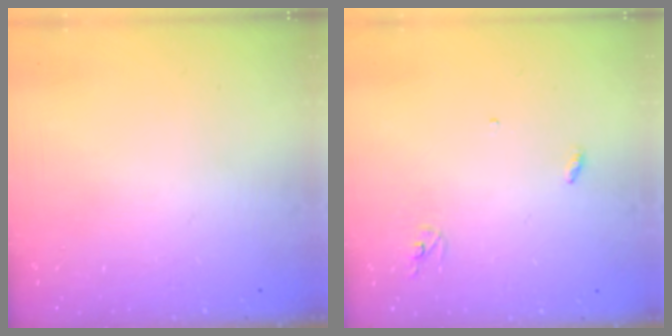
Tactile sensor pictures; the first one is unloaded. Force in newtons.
{"total": 3.0, "press": 2.9, "slide": 0.2}